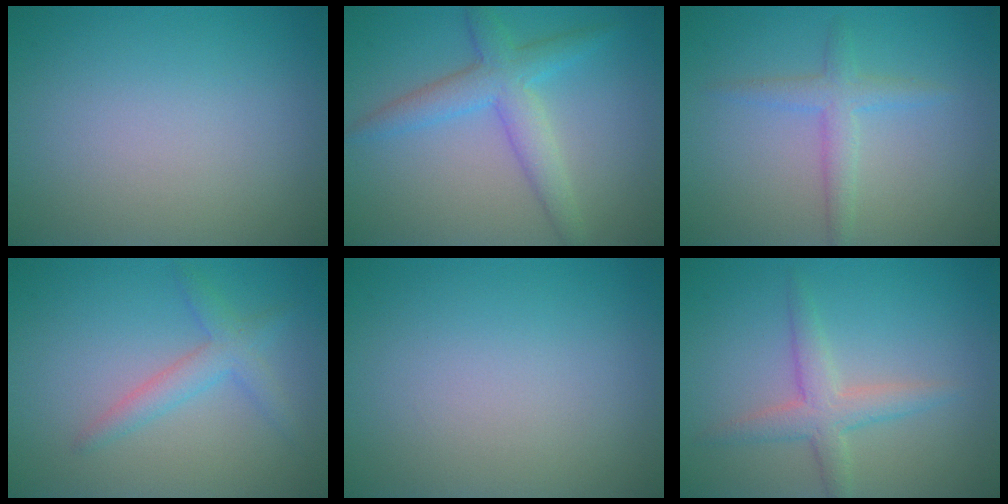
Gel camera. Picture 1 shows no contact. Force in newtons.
{"total": 4.2, "press": 4.2, "slide": 0.1}
{"total": 2.3, "press": 2.3, "slide": 0.2}
{"total": 2.5, "press": 2.5, "slide": 0.1}
{"total": 0.0}
{"total": 2.9, "press": 2.9, "slide": 0.1}